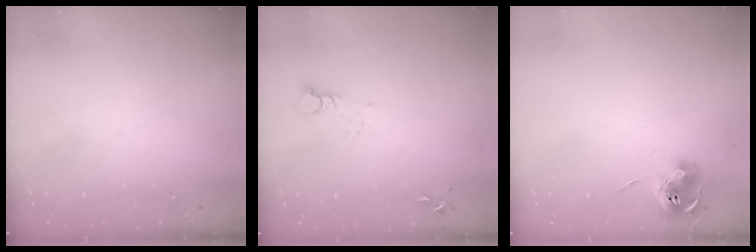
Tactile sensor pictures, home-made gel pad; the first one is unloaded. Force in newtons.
{"total": 3.3, "press": 3.3, "slide": 0.3}
{"total": 8.7, "press": 8.7, "slide": 0.4}